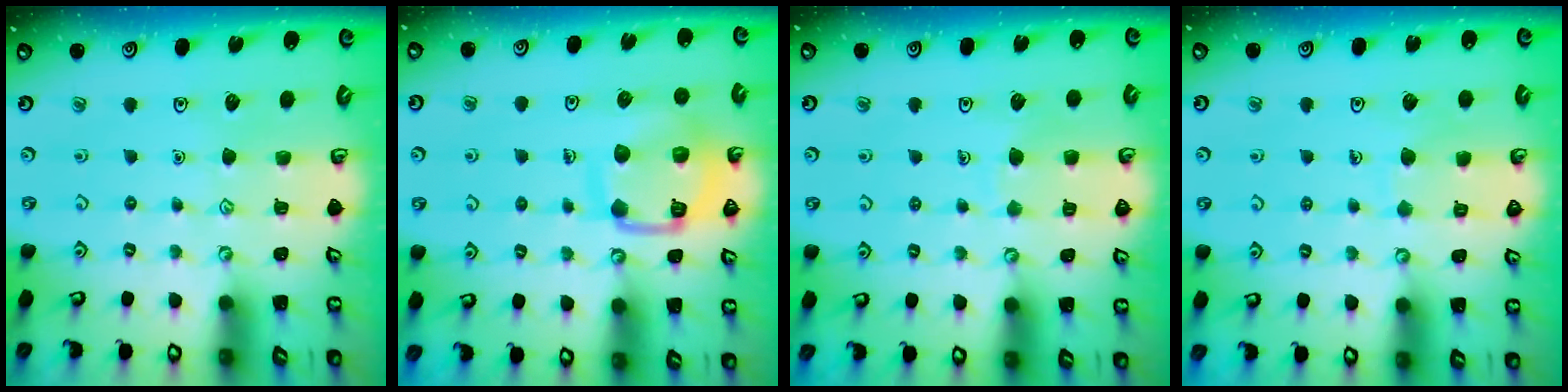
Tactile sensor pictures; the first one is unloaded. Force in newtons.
{"total": 12.4, "press": 12.3, "slide": 1.2}
{"total": 4.4, "press": 4.4, "slide": 0.3}
{"total": 5.1, "press": 5.1, "slide": 0.3}